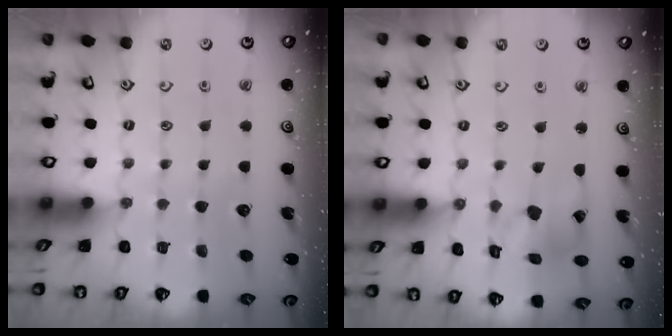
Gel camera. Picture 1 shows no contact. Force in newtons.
{"total": 8.9, "press": 8.8, "slide": 1.0}